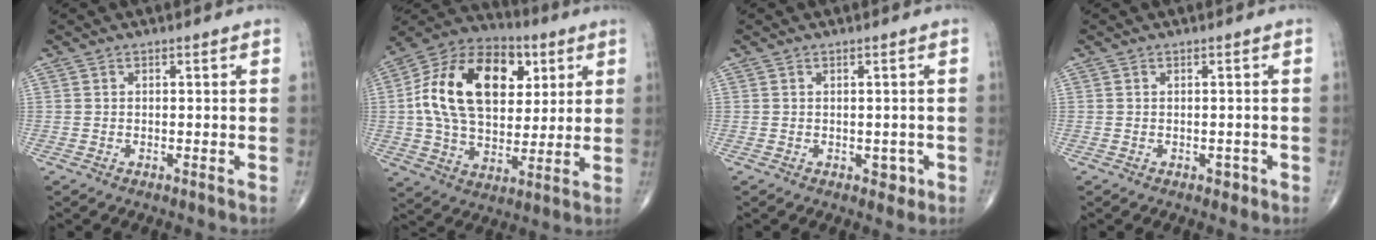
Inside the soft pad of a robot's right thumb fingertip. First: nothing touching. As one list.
[{"total": 23.4, "force": [5.3, 15.0, 17.2], "torque": [-0.285, 0.005, 0.085]}, {"total": 1.8, "force": [-0.5, 1.4, 1.1], "torque": [-0.002, 0.001, -0.004]}, {"total": 1.1, "force": [-0.5, 0.8, 0.6], "torque": [-0.003, 0.001, -0.005]}]